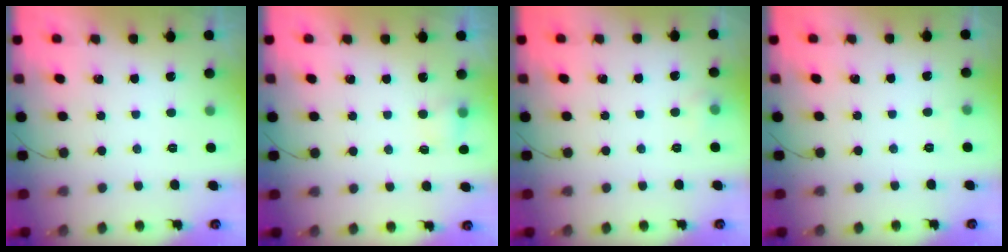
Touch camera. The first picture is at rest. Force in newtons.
{"total": 3.5, "press": 3.3, "slide": 1.0}
{"total": 4.8, "press": 3.8, "slide": 2.8}
{"total": 2.4, "press": 2.2, "slide": 0.9}